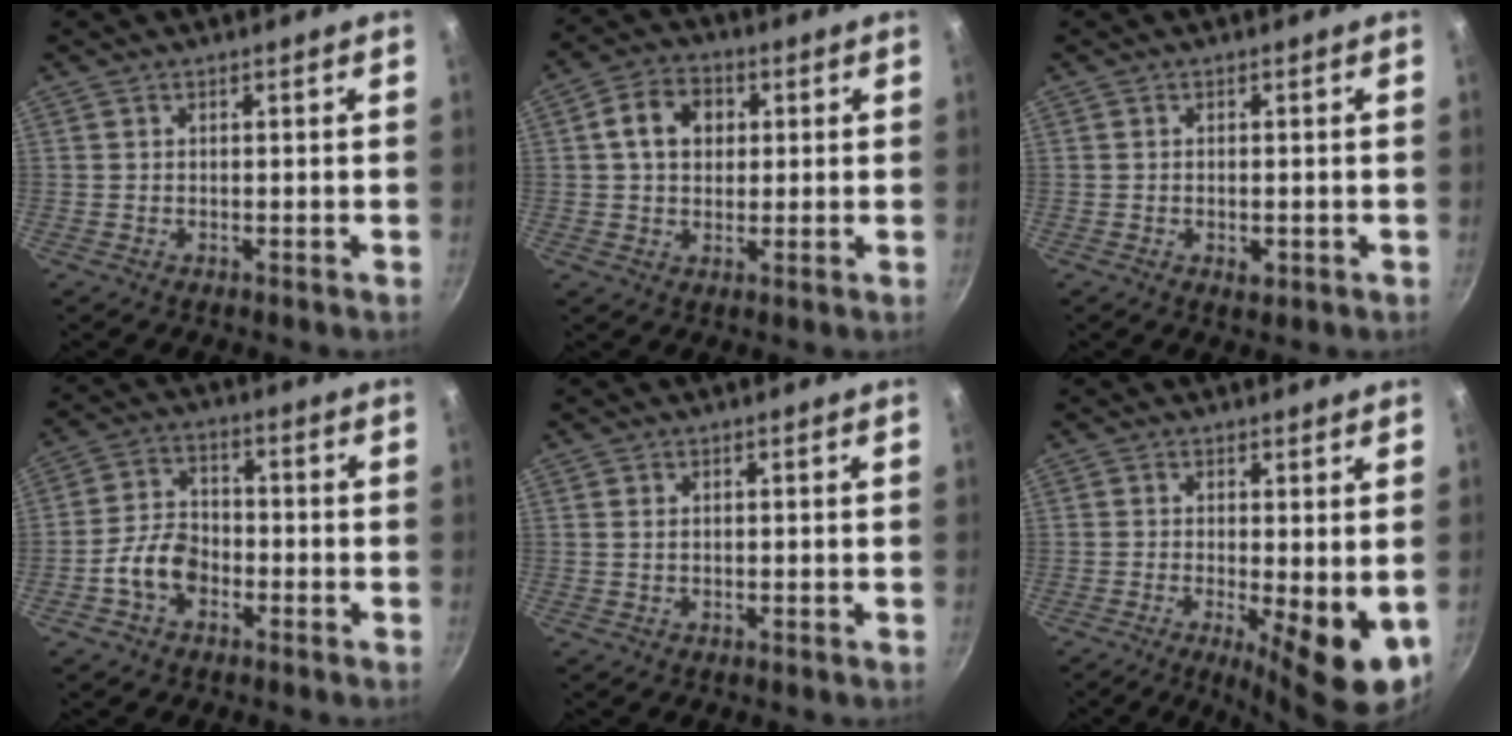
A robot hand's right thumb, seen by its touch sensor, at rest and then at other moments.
{"total": 8.3, "force": [1.8, 6.4, 4.8], "torque": [-0.061, 0.008, 0.021]}
{"total": 2.2, "force": [-0.6, 1.2, 1.7], "torque": [-0.027, -0.003, -0.008]}
{"total": 7.6, "force": [-3.0, 5.2, 4.6], "torque": [-0.063, 0.033, -0.063]}
{"total": 0.7, "force": [0.3, 0.5, 0.4], "torque": [-0.006, 0.000, 0.004]}
{"total": 9.7, "force": [-1.7, 2.9, 9.2], "torque": [-0.121, -0.009, -0.013]}